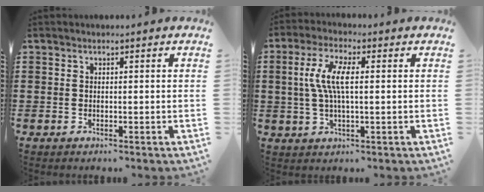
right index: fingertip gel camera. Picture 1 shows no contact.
{"total": 6.7, "force": [0.5, 2.3, 6.3], "torque": [-0.140, 0.001, 0.000]}